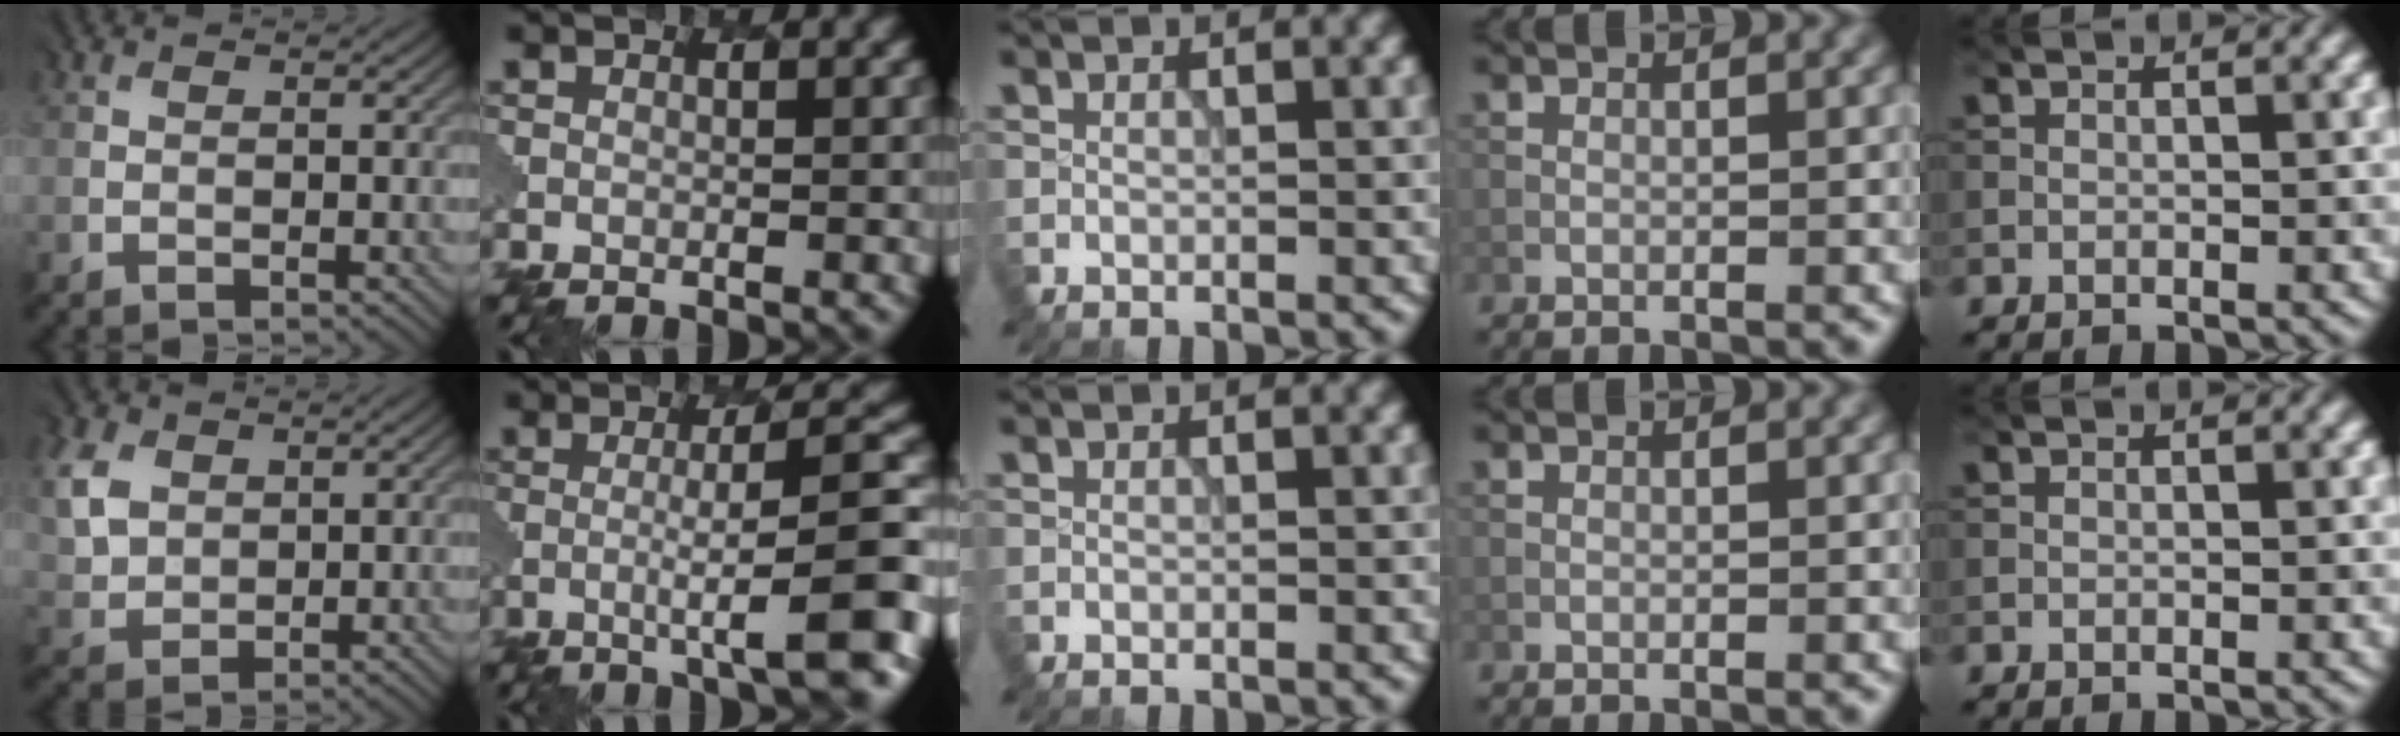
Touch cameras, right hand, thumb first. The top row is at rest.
{"thumb": {"total": 5.0, "force": [1.8, 4.2, 2.2], "torque": [-0.081, 0.005, 0.035]}, "index": {"total": 8.5, "force": [-2.2, 1.2, 8.1], "torque": [-0.107, 0.015, -0.045]}}